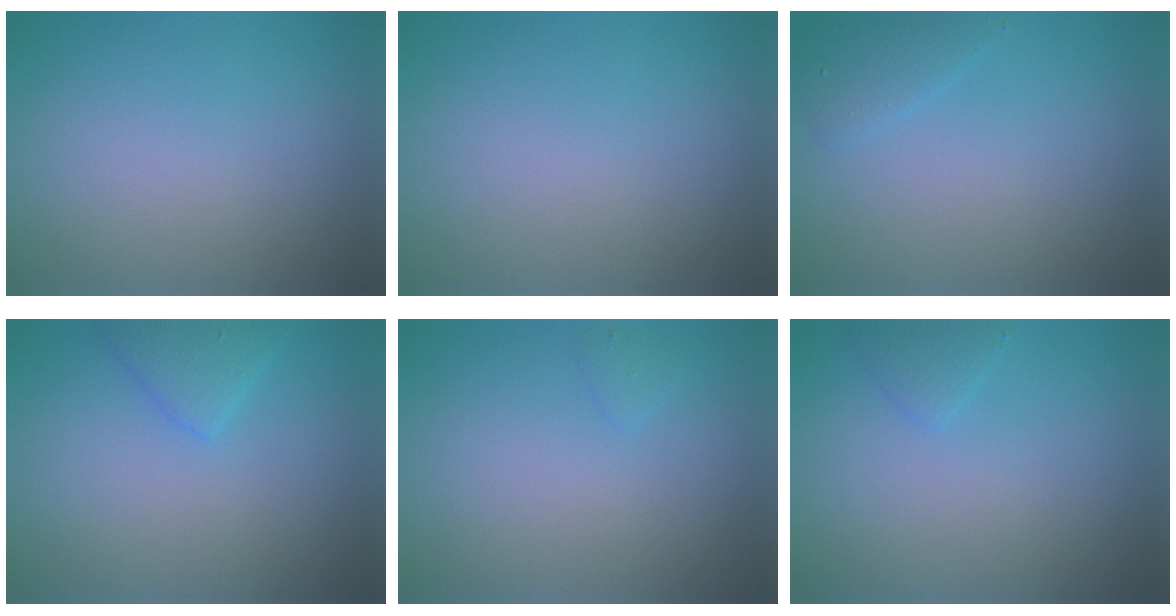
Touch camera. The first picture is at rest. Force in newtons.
{"total": 0.0}
{"total": 1.4, "press": 1.4, "slide": 0.1}
{"total": 2.2, "press": 2.2, "slide": 0.2}
{"total": 0.6, "press": 0.6, "slide": 0.1}
{"total": 1.1, "press": 1.1, "slide": 0.1}